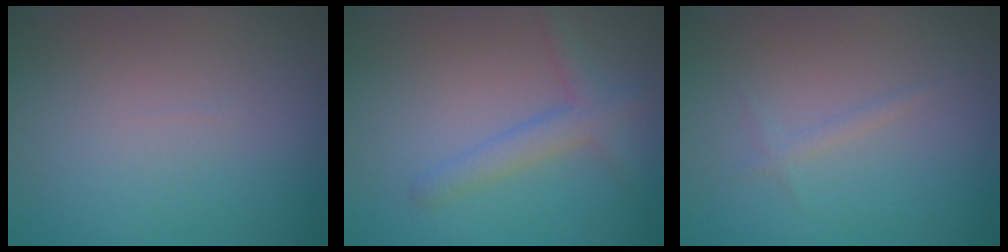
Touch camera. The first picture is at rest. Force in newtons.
{"total": 2.0, "press": 2.0, "slide": 0.1}
{"total": 0.7, "press": 0.7, "slide": 0.1}